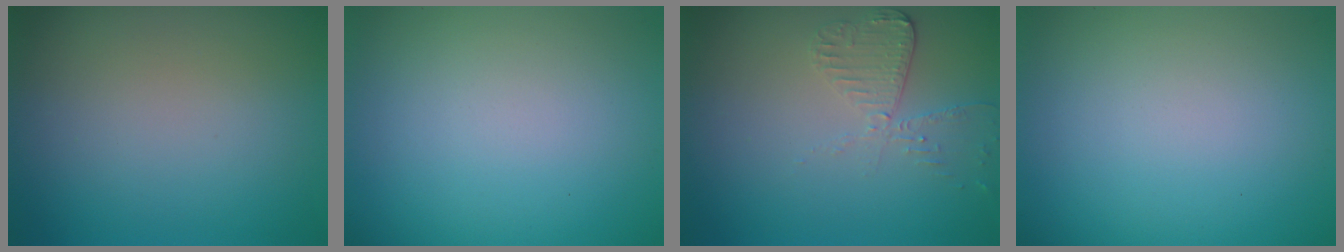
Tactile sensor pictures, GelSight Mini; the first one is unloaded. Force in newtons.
{"total": 0.0}
{"total": 2.5, "press": 2.3, "slide": 1.0}
{"total": 0.0}